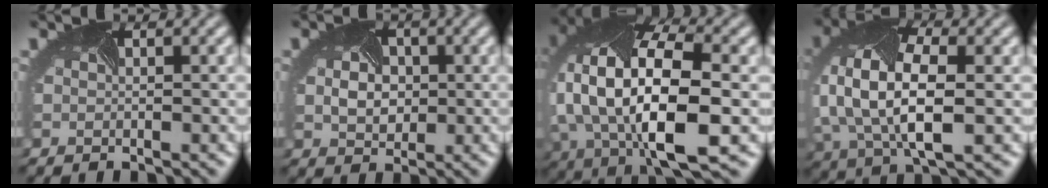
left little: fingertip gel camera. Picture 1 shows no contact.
{"total": 3.9, "force": [0.2, 3.1, 2.4], "torque": [-0.044, 0.002, 0.001]}
{"total": 15.4, "force": [-0.4, 7.9, 13.2], "torque": [-0.246, -0.013, 0.000]}
{"total": 10.1, "force": [0.2, 5.6, 8.4], "torque": [-0.191, -0.005, 0.006]}